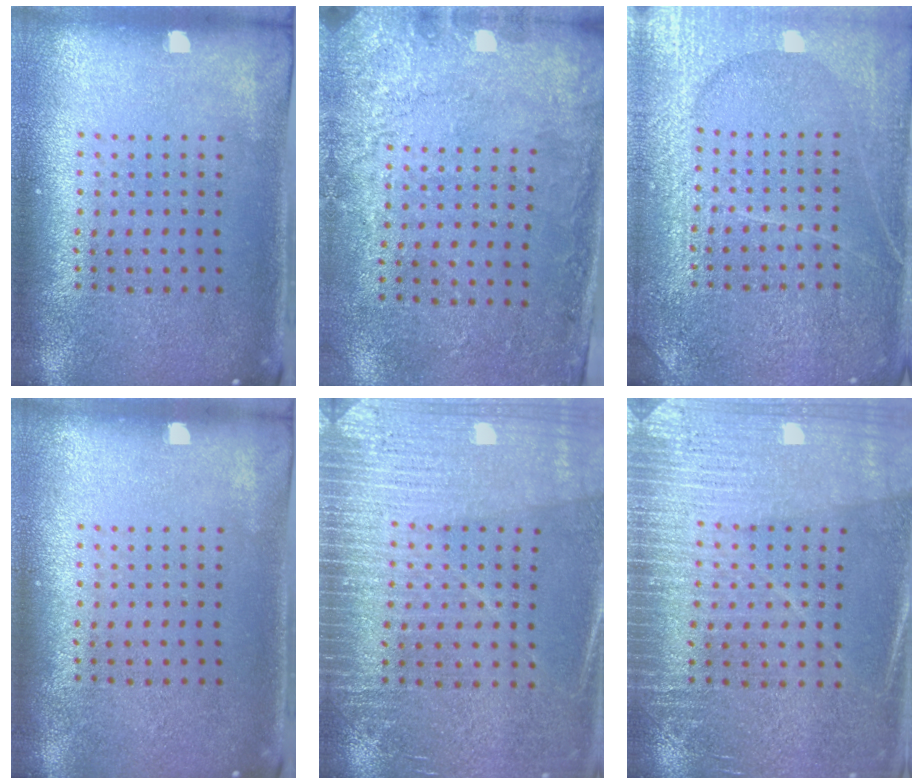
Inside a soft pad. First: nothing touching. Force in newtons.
{"total": 2.7, "press": 2.1, "slide": 1.6}
{"total": 3.7, "press": 3.7, "slide": 0.4}
{"total": 0.0}
{"total": 3.0, "press": 3.0, "slide": 0.4}
{"total": 3.0, "press": 3.0, "slide": 0.5}